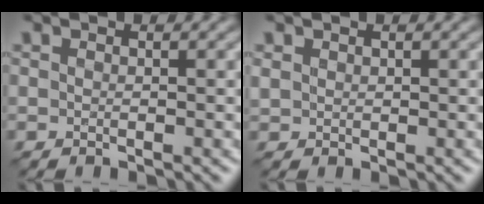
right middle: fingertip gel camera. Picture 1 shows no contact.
{"total": 0.7, "force": [0.3, 0.6, -0.2], "torque": [0.000, 0.003, 0.012]}